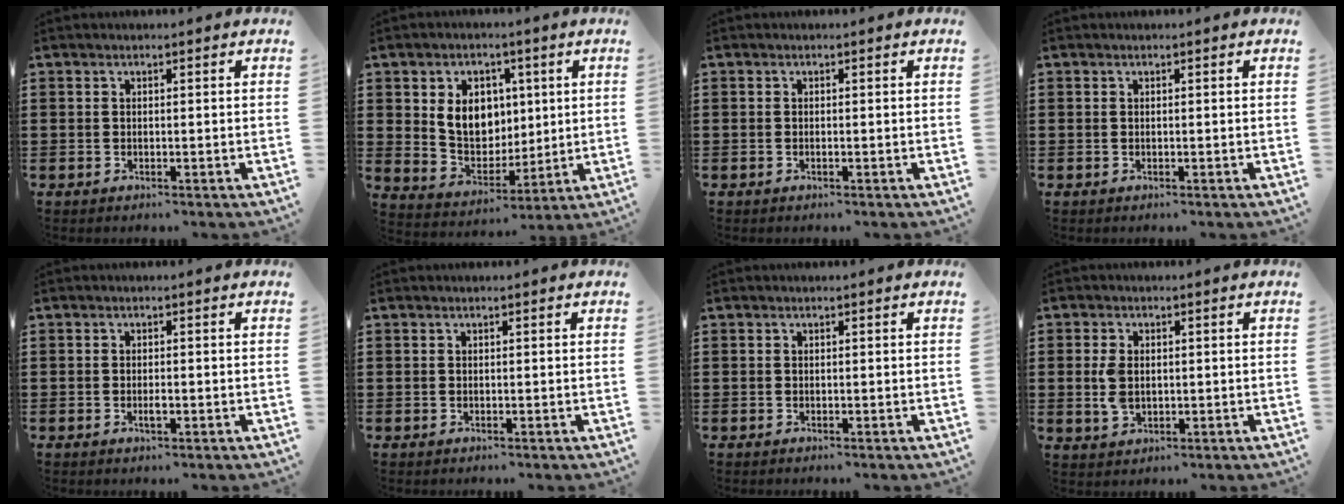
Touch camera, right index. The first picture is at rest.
{"total": 8.2, "force": [1.8, 6.7, 4.3], "torque": [-0.084, 0.012, 0.030]}
{"total": 0.0}
{"total": 0.0}
{"total": 1.3, "force": [-0.4, 0.4, 1.2], "torque": [-0.022, -0.003, -0.006]}
{"total": 0.0}
{"total": 0.0}
{"total": 3.9, "force": [0.2, 2.4, 3.0], "torque": [-0.083, -0.001, -0.004]}